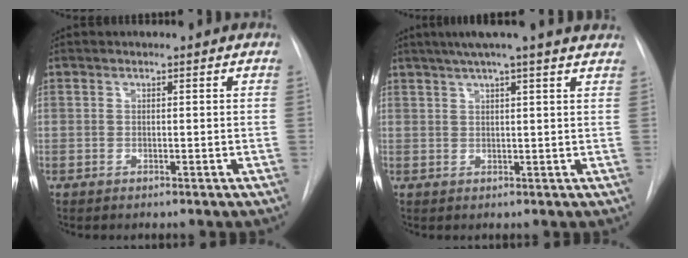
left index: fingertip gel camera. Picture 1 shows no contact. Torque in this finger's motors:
{"motor_torque": [0.95, -1.19, 0.11, 0.03]}